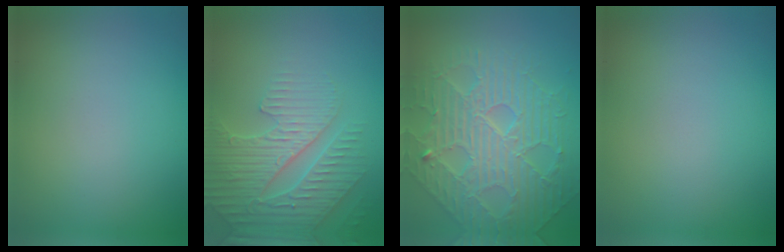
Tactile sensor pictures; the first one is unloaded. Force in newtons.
{"total": 4.4, "press": 4.3, "slide": 0.5}
{"total": 5.9, "press": 5.2, "slide": 2.6}
{"total": 0.0}